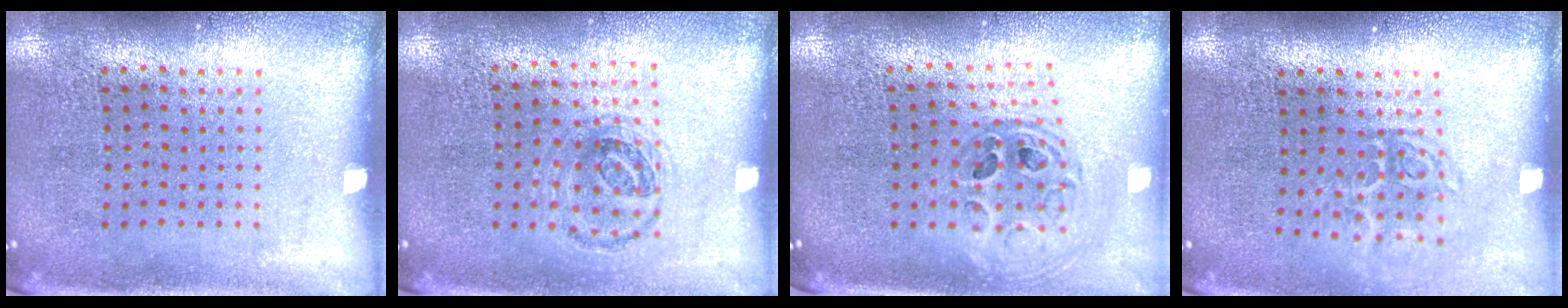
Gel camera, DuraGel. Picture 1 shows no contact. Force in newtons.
{"total": 1.0, "press": 1.0, "slide": 0.3}
{"total": 1.0, "press": 1.0, "slide": 0.2}
{"total": 1.6, "press": 1.2, "slide": 1.2}